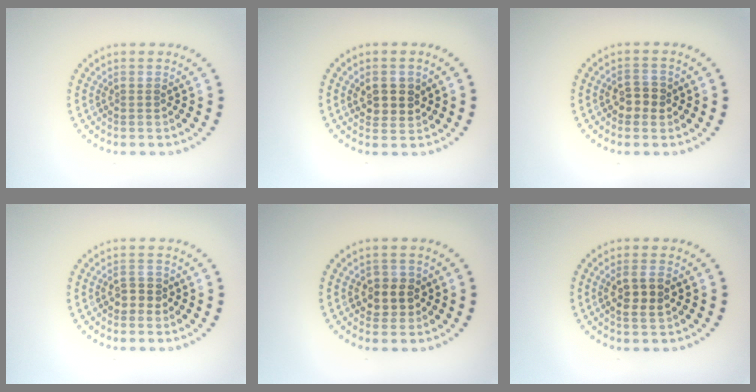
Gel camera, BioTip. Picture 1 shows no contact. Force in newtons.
{"total": 2.6, "press": 2.6, "slide": 0.6}
{"total": 2.2, "press": 2.2, "slide": 0.3}
{"total": 1.8, "press": 1.7, "slide": 0.3}
{"total": 2.7, "press": 2.6, "slide": 0.7}
{"total": 2.8, "press": 2.8, "slide": 0.6}